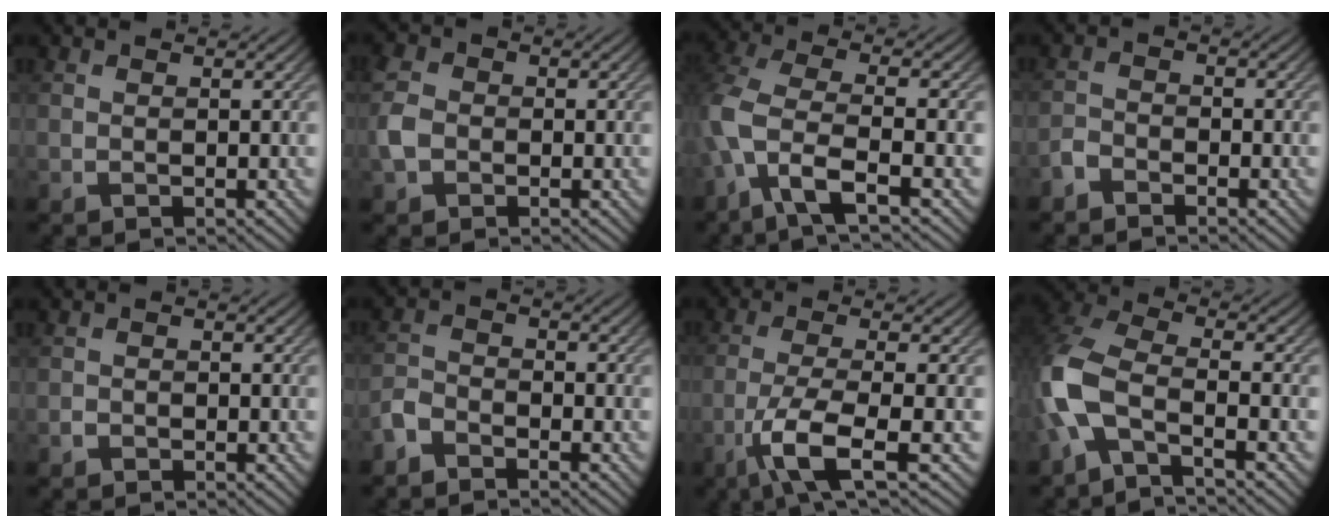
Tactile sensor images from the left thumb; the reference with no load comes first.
{"total": 3.6, "force": [-1.0, 2.9, 1.9], "torque": [-0.054, 0.001, -0.028]}
{"total": 7.7, "force": [-3.0, 2.7, 6.5], "torque": [-0.155, -0.003, -0.074]}
{"total": 2.4, "force": [-2.1, 0.9, 0.7], "torque": [-0.015, -0.001, -0.051]}
{"total": 1.0, "force": [-0.6, 0.7, 0.3], "torque": [-0.005, -0.001, -0.013]}
{"total": 3.3, "force": [-2.7, 1.3, 1.1], "torque": [-0.024, -0.003, -0.070]}
{"total": 7.5, "force": [-3.4, 1.7, 6.5], "torque": [-0.130, 0.000, -0.078]}
{"total": 8.9, "force": [-3.6, 3.7, 7.3], "torque": [-0.173, 0.001, -0.095]}